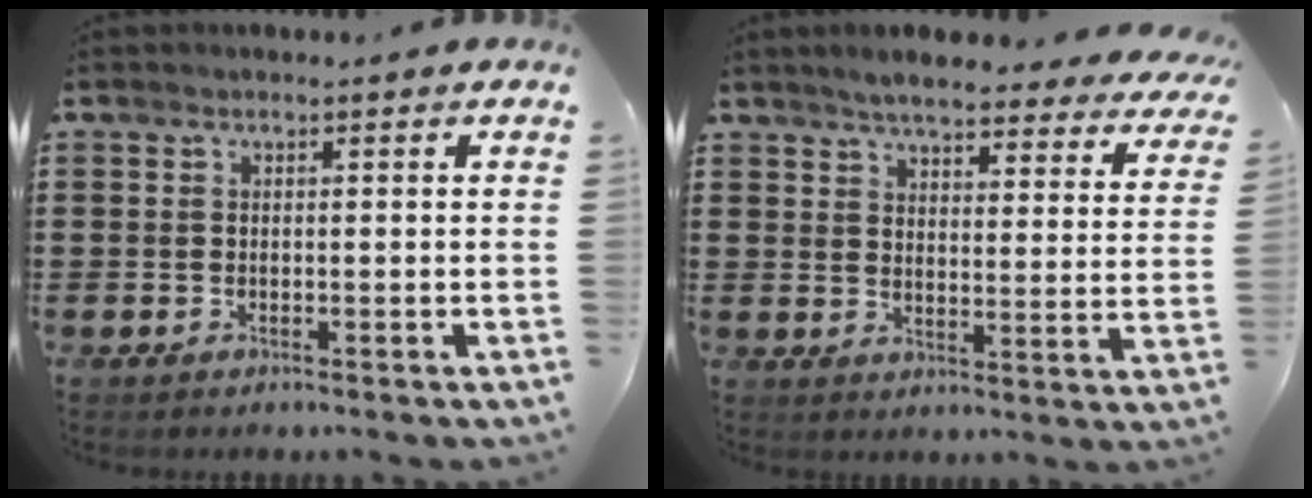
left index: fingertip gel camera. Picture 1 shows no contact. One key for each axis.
{"total": 4.9, "fx": 4.6, "fy": 0.2, "fz": 1.5, "tx": -0.050, "ty": -0.024, "tz": 0.079}